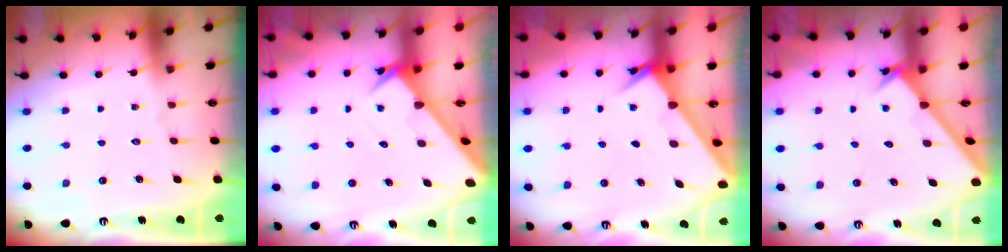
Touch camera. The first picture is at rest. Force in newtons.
{"total": 2.7, "press": 2.7, "slide": 0.1}
{"total": 2.6, "press": 2.6, "slide": 0.3}
{"total": 2.2, "press": 2.2, "slide": 0.2}